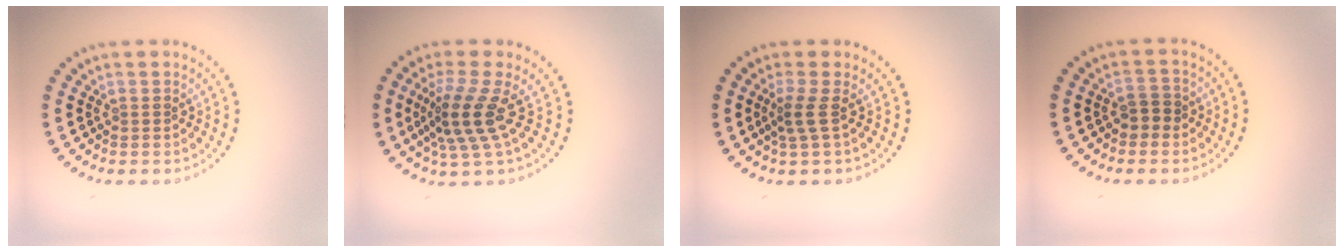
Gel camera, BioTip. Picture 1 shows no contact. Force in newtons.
{"total": 4.1, "press": 3.0, "slide": 2.9}
{"total": 1.9, "press": 1.3, "slide": 1.4}
{"total": 1.6, "press": 1.5, "slide": 0.6}